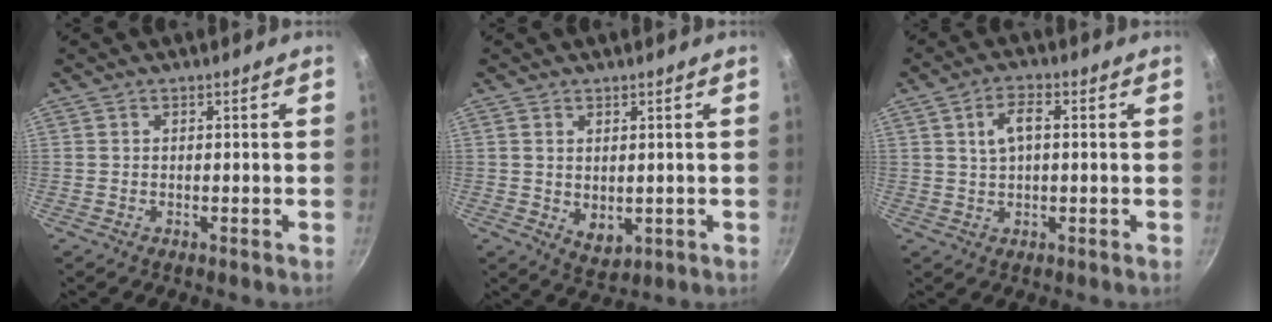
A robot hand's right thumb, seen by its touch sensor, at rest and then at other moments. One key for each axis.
{"total": 4.3, "fx": 0.4, "fy": 2.8, "fz": 3.2, "tx": -0.048, "ty": -0.015, "tz": 0.014}
{"total": 5.1, "fx": 1.0, "fy": 2.5, "fz": 4.3, "tx": -0.076, "ty": 0.012, "tz": 0.017}